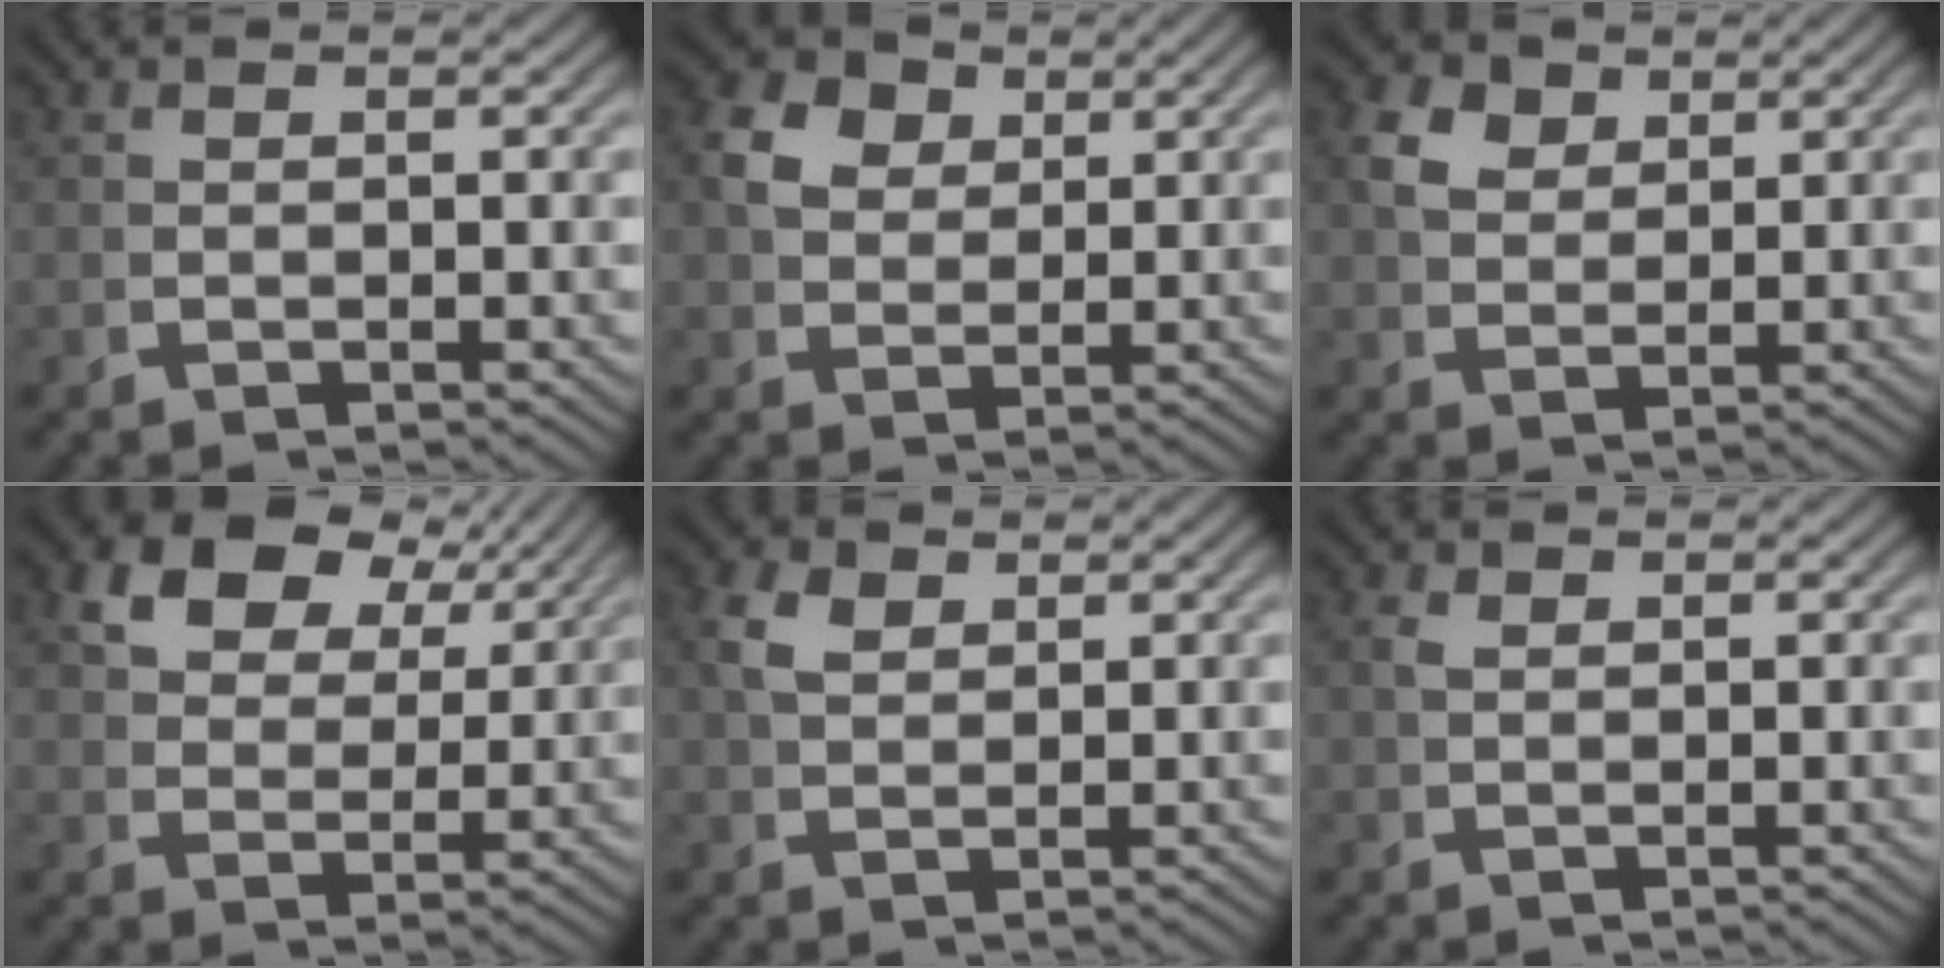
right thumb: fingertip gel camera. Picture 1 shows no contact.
{"total": 5.6, "force": [2.6, 4.1, 2.8], "torque": [-0.061, -0.004, 0.050]}
{"total": 4.5, "force": [2.8, 2.8, 2.2], "torque": [-0.039, 0.000, 0.054]}
{"total": 7.0, "force": [4.4, 3.6, 4.1], "torque": [-0.079, 0.006, 0.080]}
{"total": 2.8, "force": [2.1, 1.2, 1.5], "torque": [-0.023, 0.004, 0.045]}
{"total": 0.9, "force": [0.8, 0.0, 0.3], "torque": [-0.003, 0.002, 0.020]}